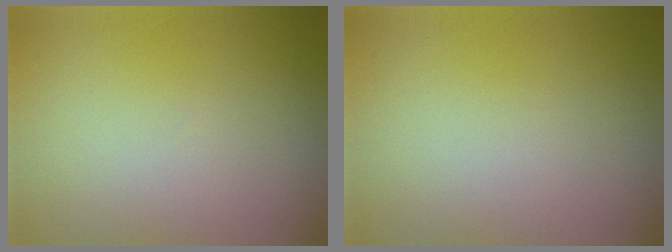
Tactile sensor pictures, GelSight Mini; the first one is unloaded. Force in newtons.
{"total": 0.0}